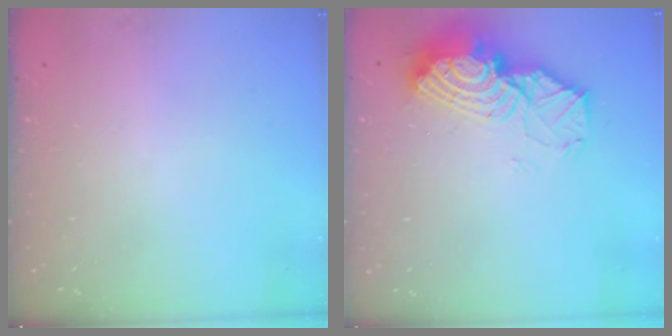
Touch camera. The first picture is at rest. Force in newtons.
{"total": 15.1, "press": 15.0, "slide": 1.5}